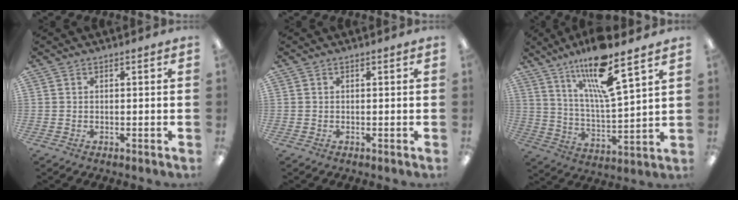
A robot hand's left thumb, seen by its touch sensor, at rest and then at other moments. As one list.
[{"total": 0.0}, {"total": 15.8, "force": [11.1, 2.5, 11.1], "torque": [-0.208, -0.056, 0.180]}]